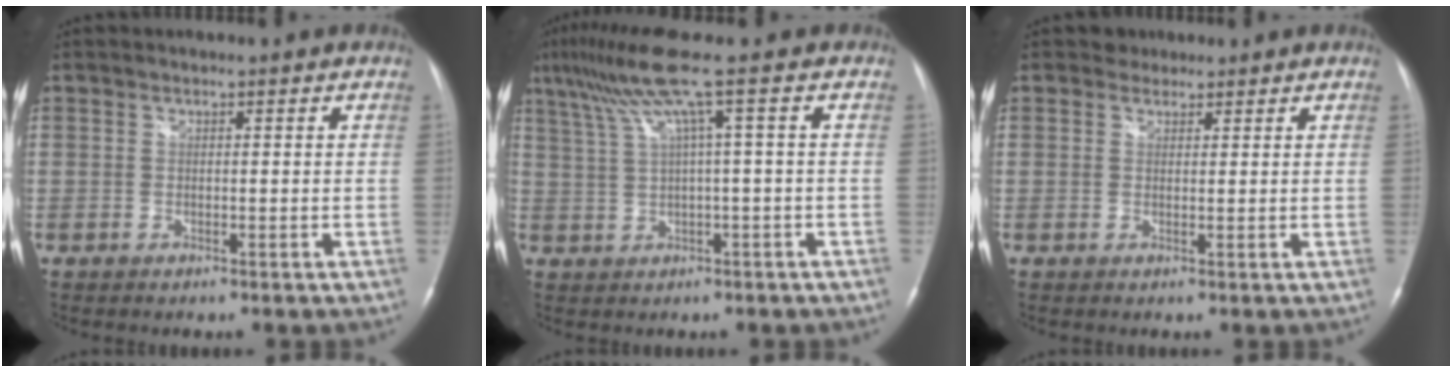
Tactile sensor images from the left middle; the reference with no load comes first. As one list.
[{"total": 7.3, "force": [3.3, -1.7, 6.2], "torque": [-0.127, 0.036, 0.070]}, {"total": 1.7, "force": [1.3, 1.0, -0.3], "torque": [0.007, 0.005, 0.015]}]